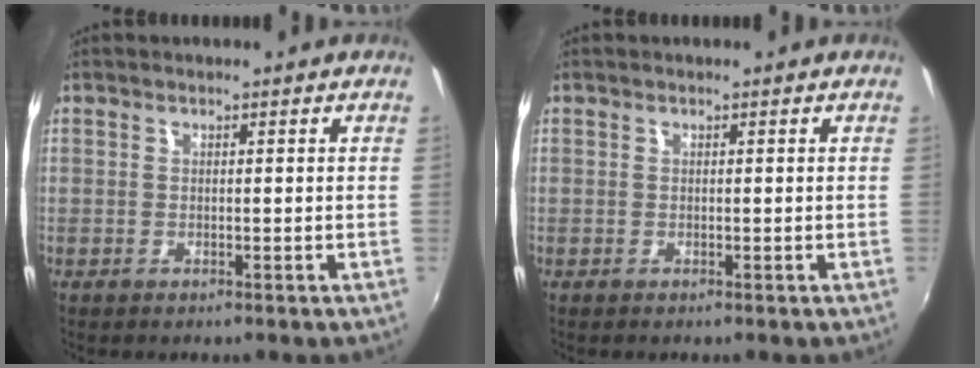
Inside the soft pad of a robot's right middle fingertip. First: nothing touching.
{"total": 0.0}